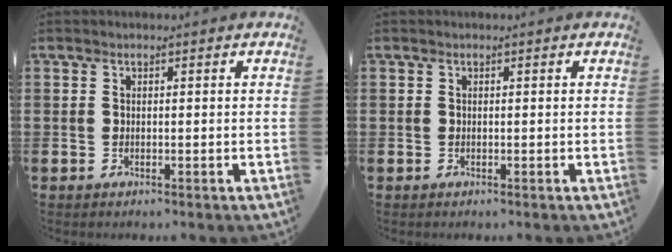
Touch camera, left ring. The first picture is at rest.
{"total": 0.0}